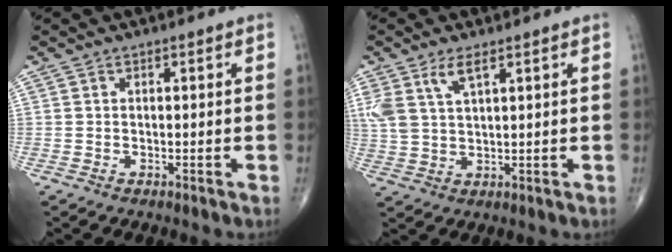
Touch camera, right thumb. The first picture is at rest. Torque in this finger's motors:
{"motor_torque": [0.05, 0.07, 0.53, 0.51, 0.07]}